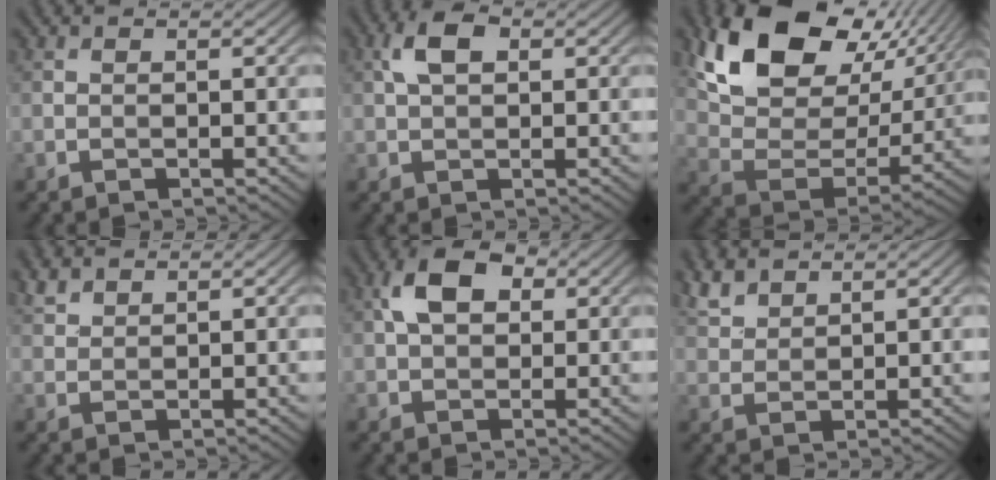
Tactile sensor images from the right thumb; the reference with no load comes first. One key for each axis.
{"total": 4.1, "fx": 1.2, "fy": 2.3, "fz": 3.2, "tx": -0.071, "ty": 0.011, "tz": 0.018}
{"total": 17.2, "fx": 9.2, "fy": 10.4, "fz": 10.1, "tx": -0.220, "ty": 0.010, "tz": 0.172}
{"total": 2.3, "fx": 1.9, "fy": 0.8, "fz": 0.9, "tx": -0.025, "ty": 0.007, "tz": 0.046}
{"total": 6.3, "fx": 1.7, "fy": 4.0, "fz": 4.5, "tx": -0.088, "ty": 0.013, "tz": 0.021}
{"total": 3.9, "fx": 3.3, "fy": 1.3, "fz": 1.7, "tx": -0.049, "ty": 0.011, "tz": 0.076}